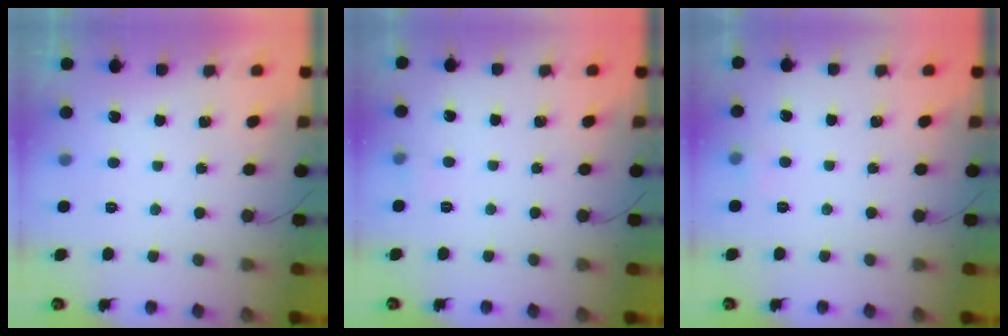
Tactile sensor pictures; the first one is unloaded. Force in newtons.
{"total": 2.5, "press": 2.3, "slide": 1.1}
{"total": 3.4, "press": 3.1, "slide": 1.5}